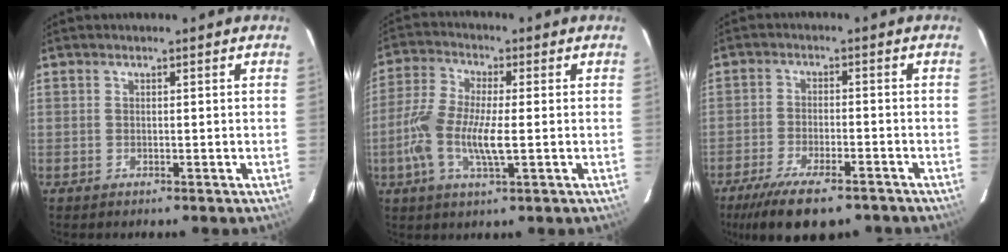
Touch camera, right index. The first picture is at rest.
{"total": 10.4, "force": [-1.9, 3.0, 9.8], "torque": [-0.212, -0.002, -0.043]}
{"total": 14.2, "force": [-10.4, 4.6, 8.4], "torque": [-0.179, -0.036, -0.167]}